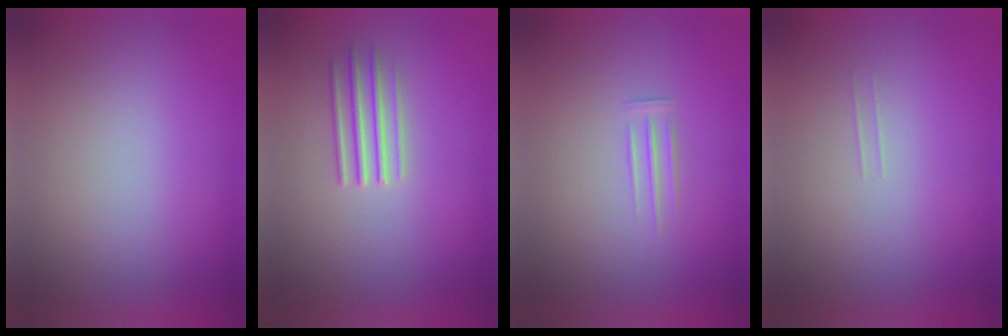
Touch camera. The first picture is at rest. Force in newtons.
{"total": 2.9}
{"total": 1.6}
{"total": 1.1}